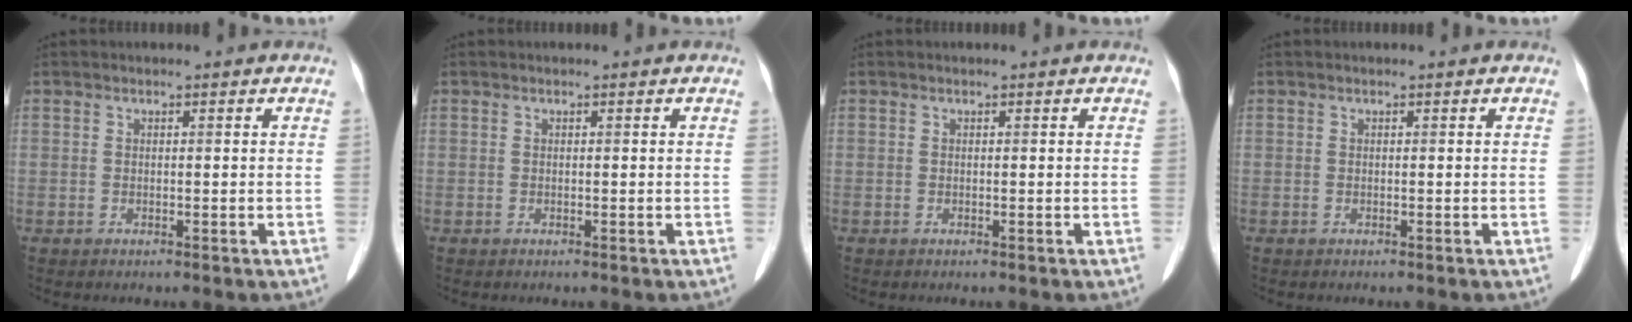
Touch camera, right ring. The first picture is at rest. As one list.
[{"total": 0.0}, {"total": 0.0}, {"total": 0.0}]